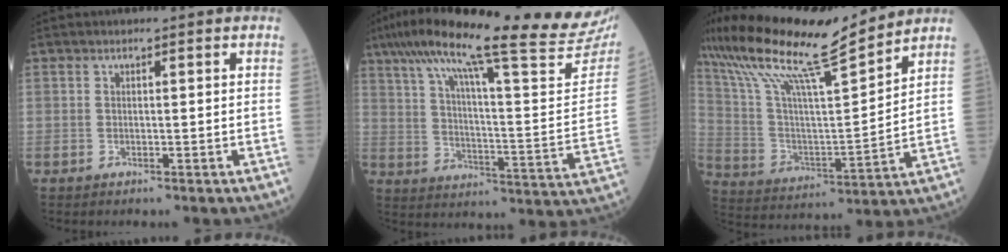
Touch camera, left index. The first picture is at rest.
{"total": 30.7, "force": [26.0, 0.8, 16.4], "torque": [-0.261, -0.056, 0.341]}
{"total": 19.0, "force": [16.3, 0.3, 9.8], "torque": [-0.197, 0.011, 0.290]}